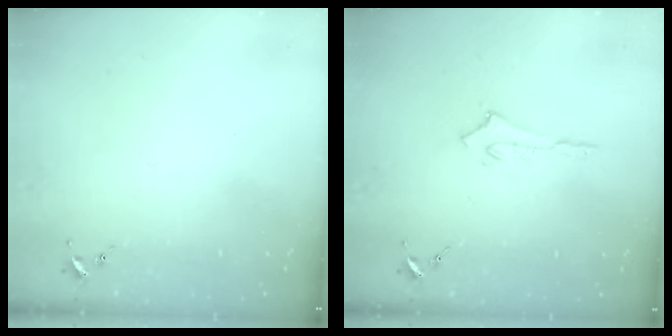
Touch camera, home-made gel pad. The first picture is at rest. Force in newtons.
{"total": 2.5, "press": 2.5, "slide": 0.2}